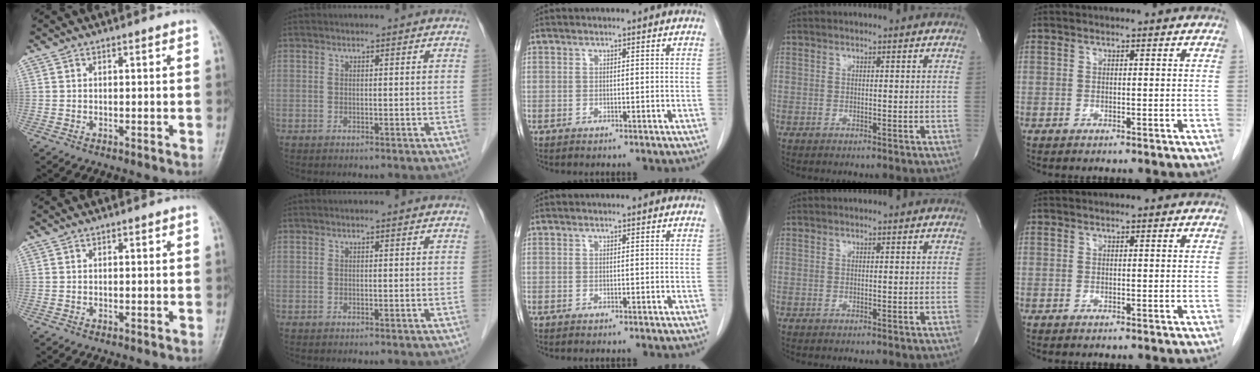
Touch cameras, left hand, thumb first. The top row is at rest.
{}